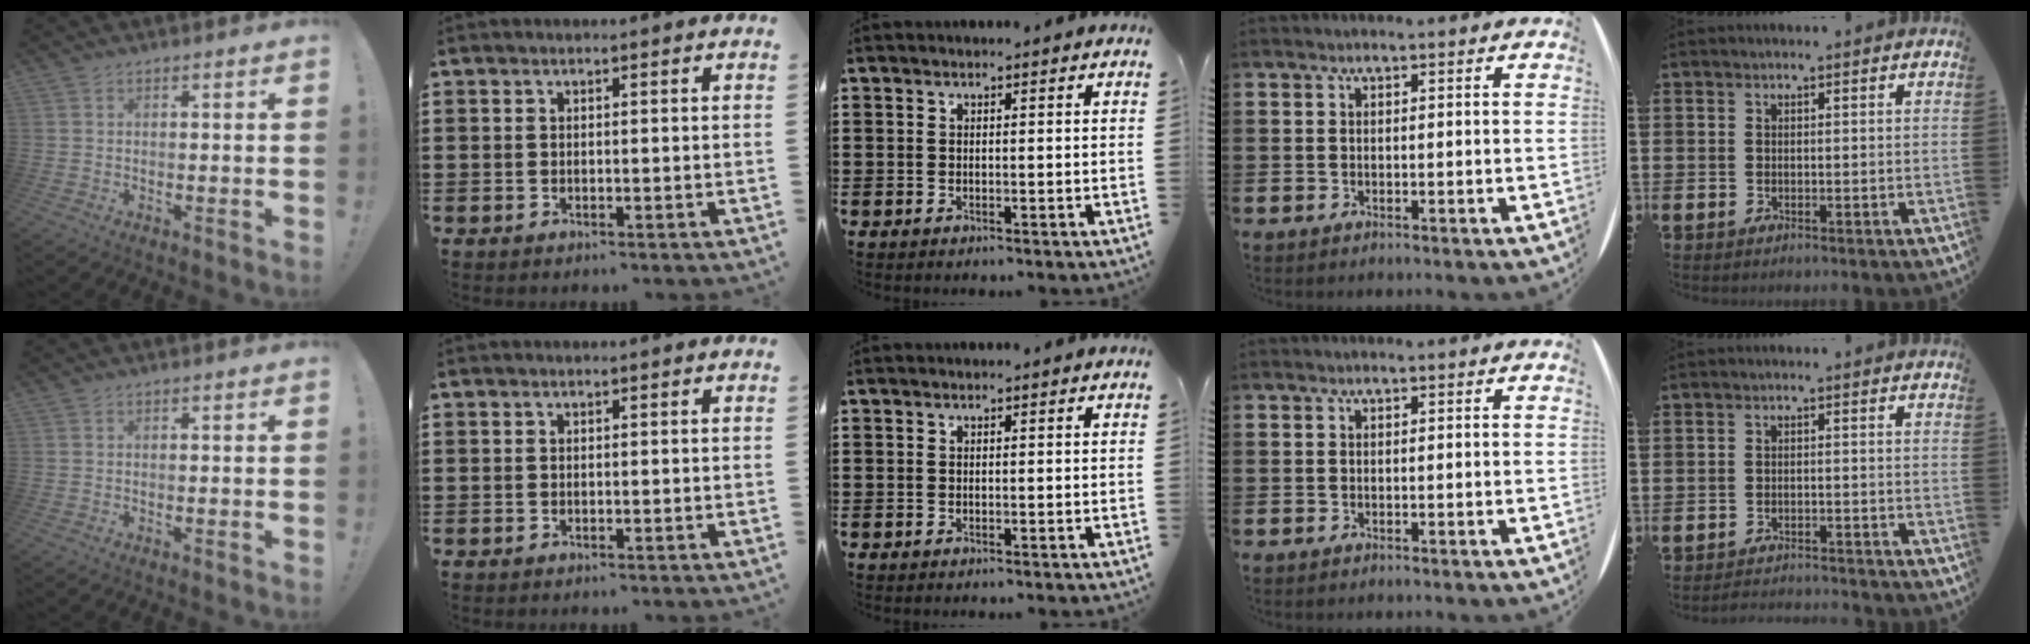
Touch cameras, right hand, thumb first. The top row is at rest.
{"little": {"total": 1.8, "force": [-1.8, -0.1, 0.0], "torque": [-0.004, 0.004, -0.038]}}